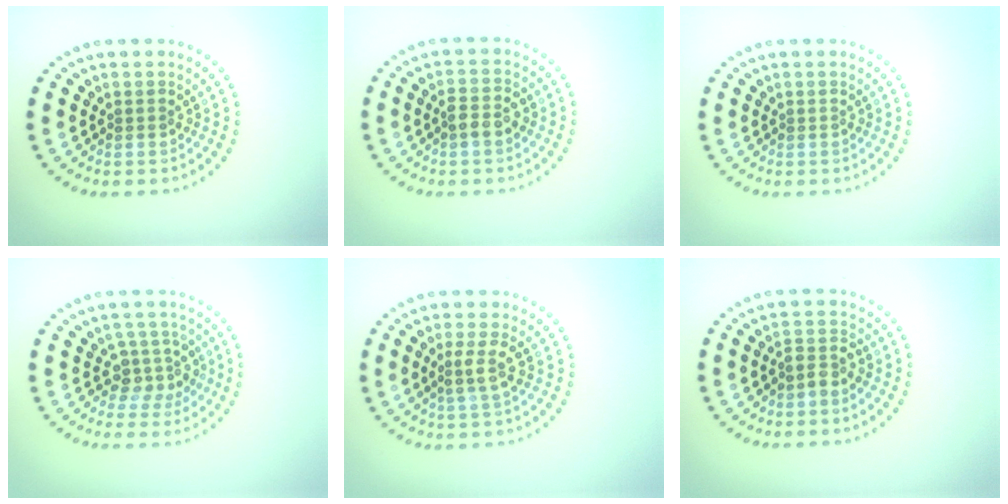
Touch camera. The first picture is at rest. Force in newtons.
{"total": 2.1, "press": 2.1, "slide": 0.4}
{"total": 0.0}
{"total": 2.6, "press": 2.0, "slide": 1.7}
{"total": 2.1, "press": 1.7, "slide": 1.2}
{"total": 1.7, "press": 1.2, "slide": 1.1}